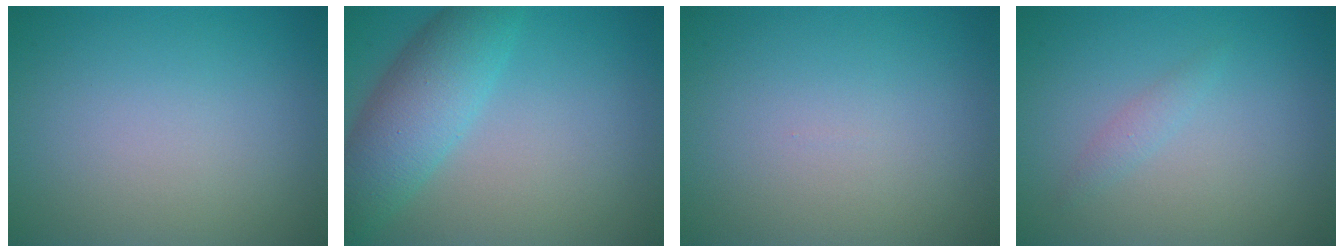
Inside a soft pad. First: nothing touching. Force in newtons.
{"total": 5.7, "press": 5.7, "slide": 0.2}
{"total": 0.0}
{"total": 0.9, "press": 0.9, "slide": 0.0}